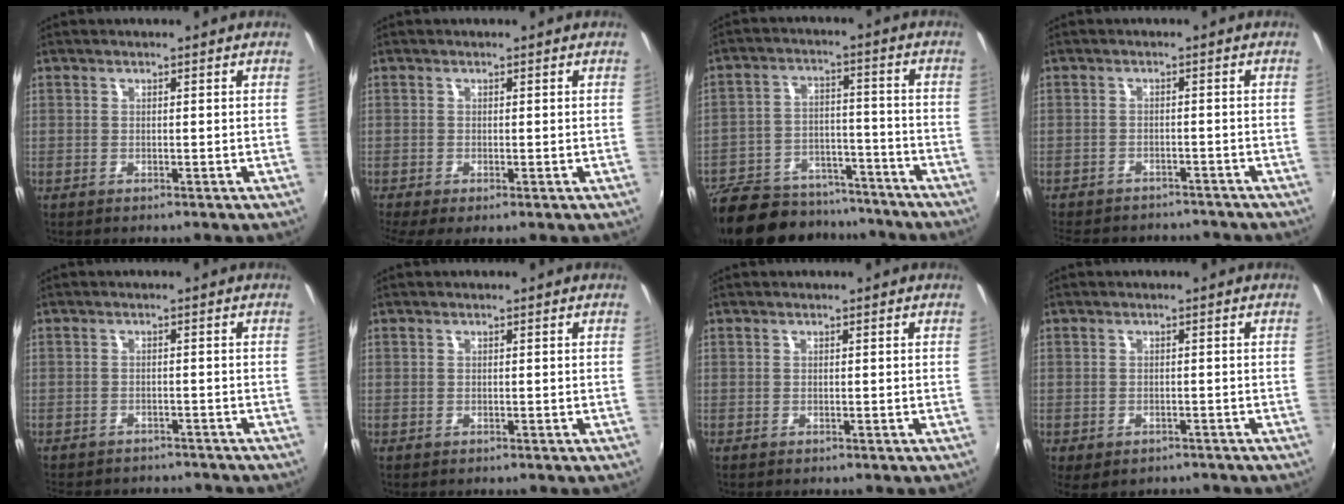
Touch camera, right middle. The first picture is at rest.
{"total": 2.2, "force": [-0.8, 0.3, 2.0], "torque": [-0.041, -0.009, -0.012]}
{"total": 23.4, "force": [-18.9, 10.1, 9.4], "torque": [-0.218, 0.003, -0.270]}
{"total": 12.3, "force": [-10.6, 4.6, 4.2], "torque": [-0.105, -0.014, -0.150]}
{"total": 9.1, "force": [-8.0, 3.2, 2.9], "torque": [-0.074, -0.017, -0.115]}
{"total": 0.0}
{"total": 0.0}
{"total": 5.1, "force": [-3.5, 2.7, 2.5], "torque": [-0.055, -0.026, -0.045]}